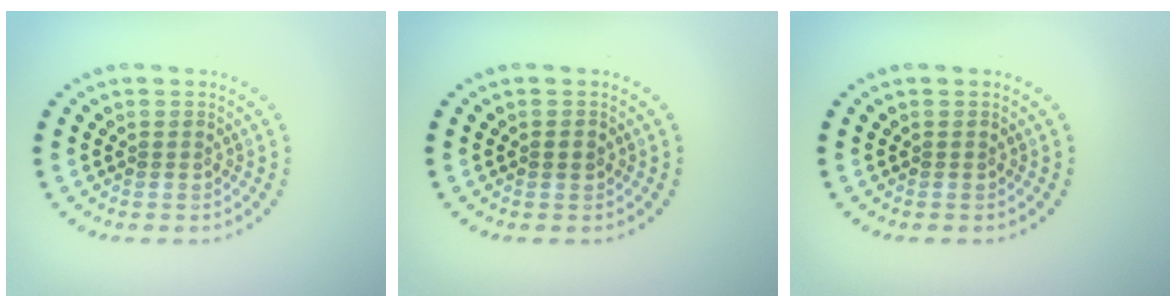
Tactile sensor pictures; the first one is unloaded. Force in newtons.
{"total": 0.7, "press": 0.7, "slide": 0.1}
{"total": 0.0}